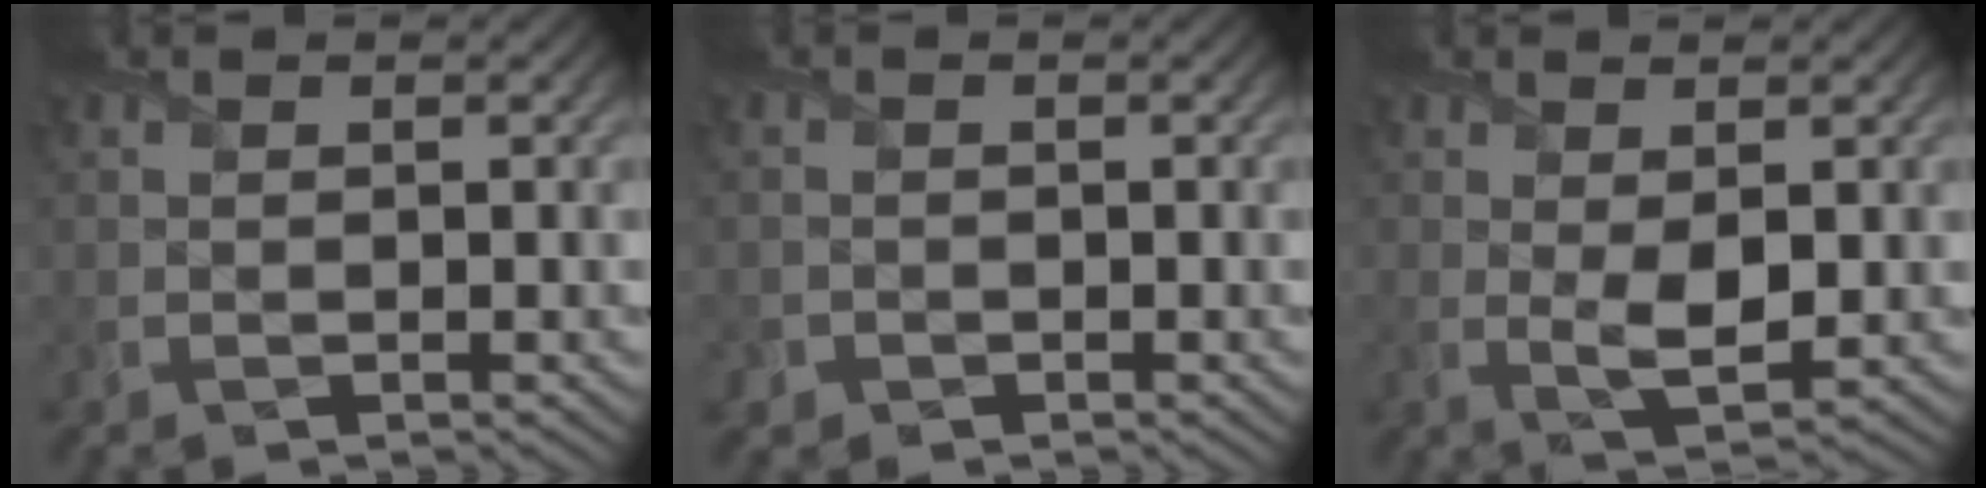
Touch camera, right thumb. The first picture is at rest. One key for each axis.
{"total": 1.3, "fx": -0.7, "fy": 1.1, "fz": 0.1, "tx": 0.003, "ty": -0.004, "tz": -0.015}
{"total": 3.4, "fx": 0.4, "fy": 1.5, "fz": 3.1, "tx": -0.066, "ty": -0.008, "tz": 0.015}